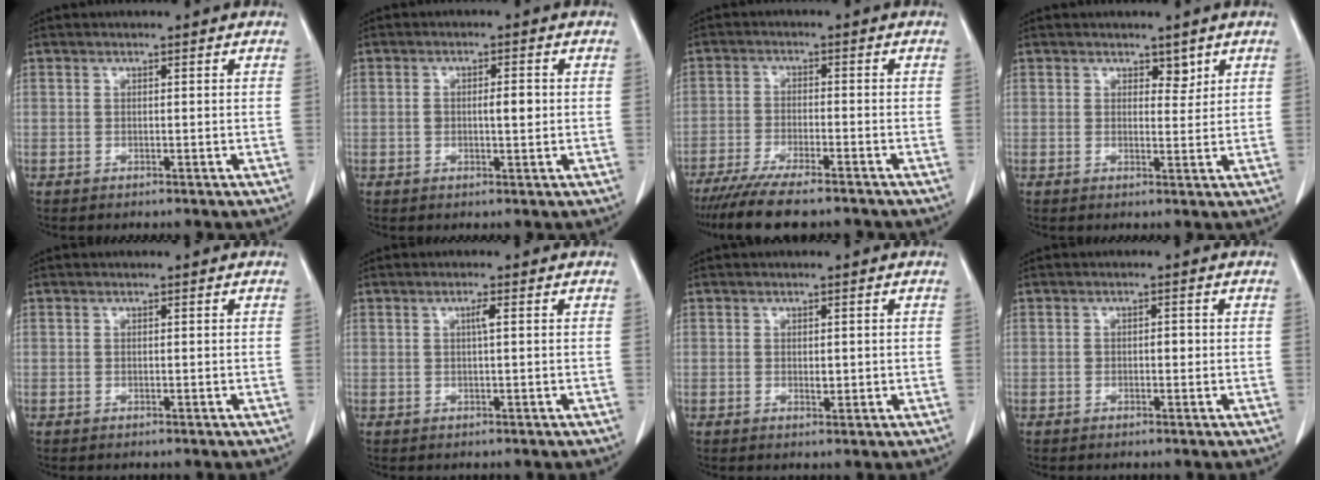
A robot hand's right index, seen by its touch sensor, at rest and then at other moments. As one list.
[{"total": 3.4, "force": [0.1, 1.2, 3.2], "torque": [-0.058, 0.003, 0.003]}, {"total": 10.6, "force": [-8.8, 1.4, 5.6], "torque": [-0.084, -0.021, -0.139]}, {"total": 2.3, "force": [1.6, 1.3, 1.1], "torque": [-0.008, -0.007, 0.024]}, {"total": 0.0}, {"total": 1.4, "force": [0.4, -0.1, 1.3], "torque": [-0.024, 0.001, 0.006]}, {"total": 1.4, "force": [0.1, 0.8, 1.1], "torque": [-0.014, -0.003, 0.003]}, {"total": 1.3, "force": [-0.1, 0.8, 1.1], "torque": [-0.013, 0.004, -0.003]}]